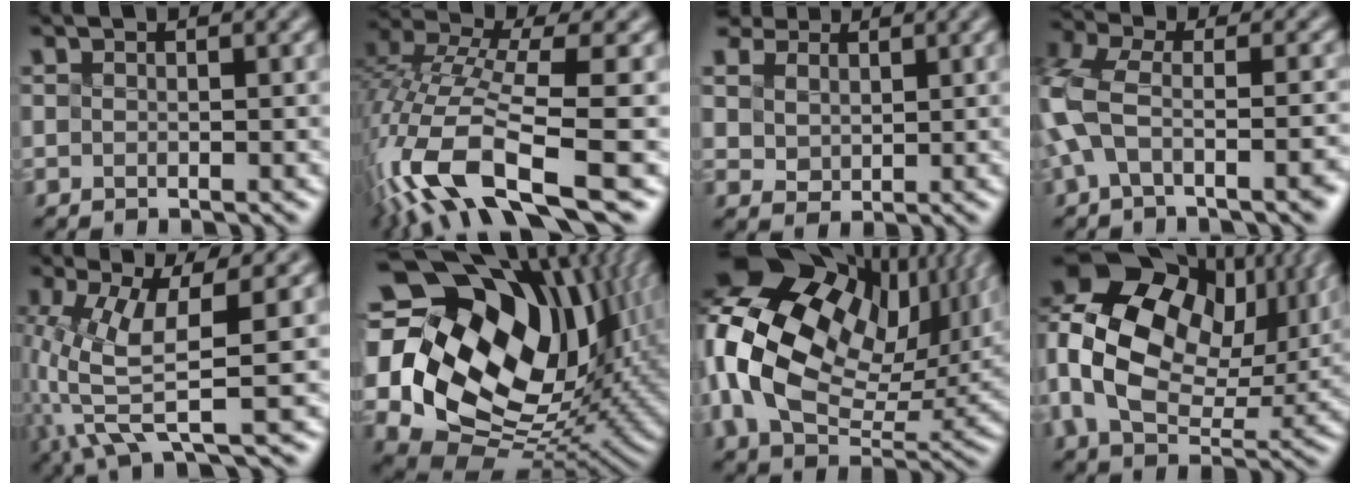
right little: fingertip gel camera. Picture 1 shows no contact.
{"total": 11.1, "force": [-6.3, 2.7, 8.7], "torque": [-0.211, -0.009, -0.078]}
{"total": 5.0, "force": [3.7, 3.3, 1.0], "torque": [-0.089, 0.001, 0.098]}
{"total": 6.0, "force": [-4.1, 1.8, 3.9], "torque": [-0.120, -0.016, -0.050]}
{"total": 4.7, "force": [-1.9, 0.1, 4.3], "torque": [-0.127, -0.018, -0.006]}
{"total": 19.0, "force": [4.7, 14.0, 12.0], "torque": [-0.272, 0.013, 0.131]}
{"total": 15.8, "force": [3.5, 11.0, 10.8], "torque": [-0.242, 0.003, 0.105]}
{"total": 14.5, "force": [3.4, 10.8, 9.1], "torque": [-0.212, 0.017, 0.098]}